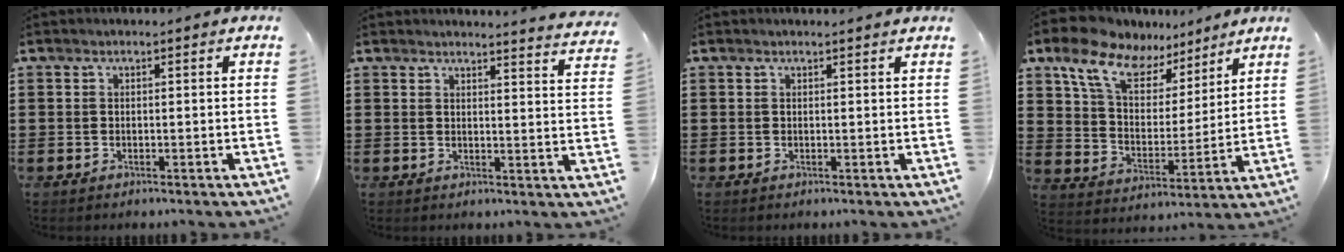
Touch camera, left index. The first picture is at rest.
{"total": 3.1, "force": [3.0, -0.6, 0.4], "torque": [-0.013, -0.021, 0.052]}
{"total": 0.6, "force": [0.6, 0.0, 0.2], "torque": [-0.006, -0.003, 0.012]}
{"total": 10.6, "force": [8.1, 5.5, 4.0], "torque": [-0.115, -0.030, 0.150]}